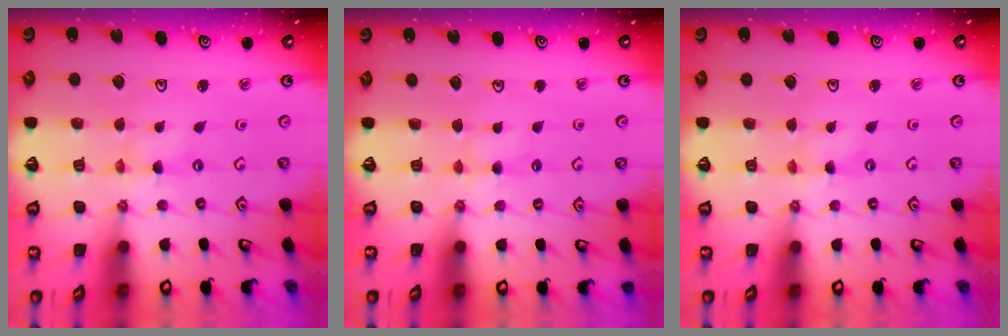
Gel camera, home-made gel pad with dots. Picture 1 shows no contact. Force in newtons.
{"total": 2.7, "press": 2.6, "slide": 0.5}
{"total": 0.0}